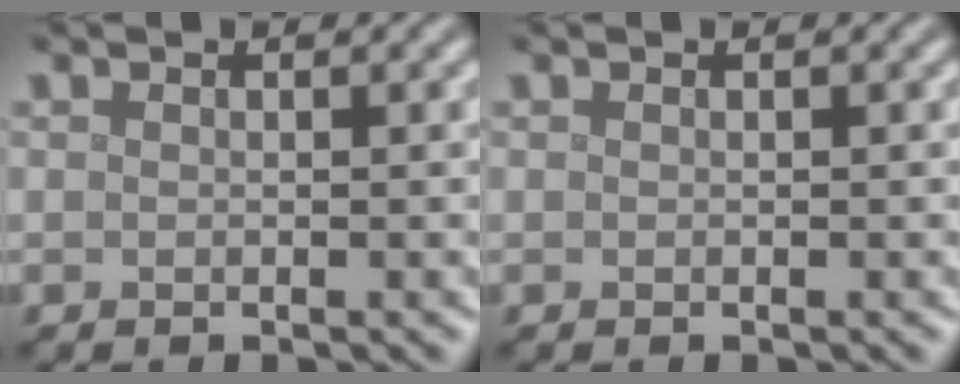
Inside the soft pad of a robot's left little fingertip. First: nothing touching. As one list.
[{"total": 0.0}]